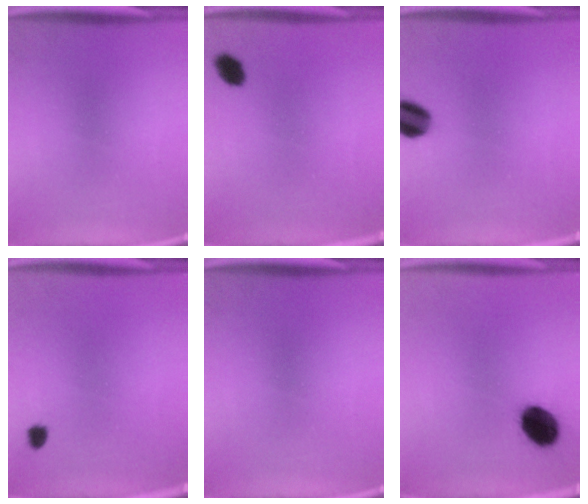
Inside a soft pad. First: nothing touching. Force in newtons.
{"total": 3.2}
{"total": 7.9}
{"total": 1.4}
{"total": 0.0}
{"total": 10.1}